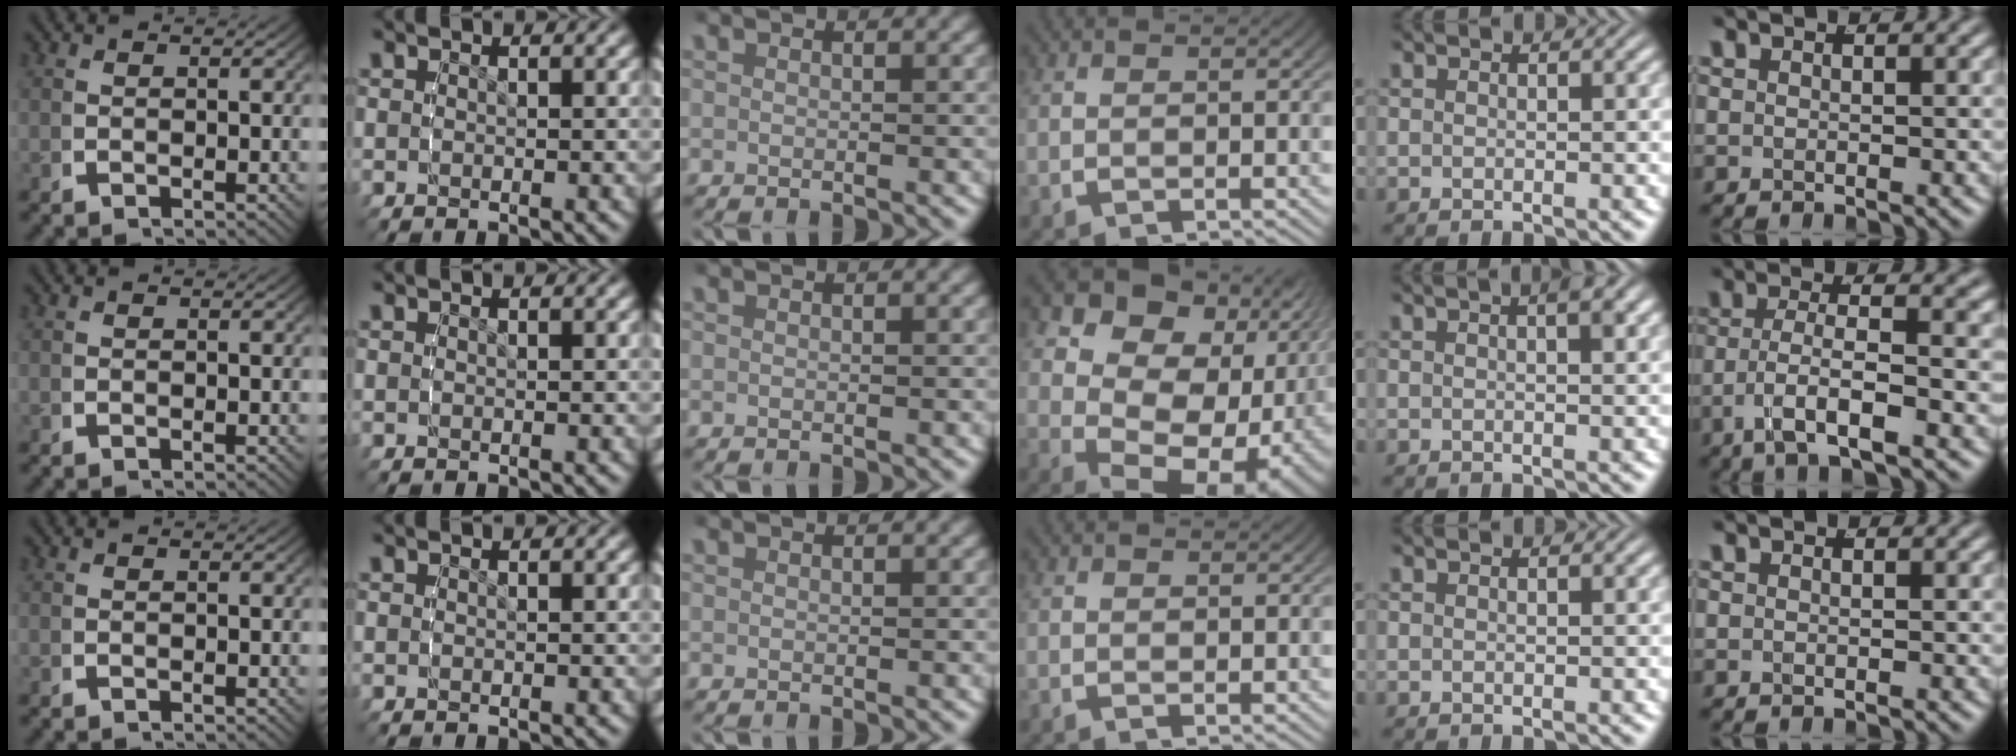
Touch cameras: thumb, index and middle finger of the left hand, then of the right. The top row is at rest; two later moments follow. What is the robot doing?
{"motion": "lift_and_place", "object": "sponge"}